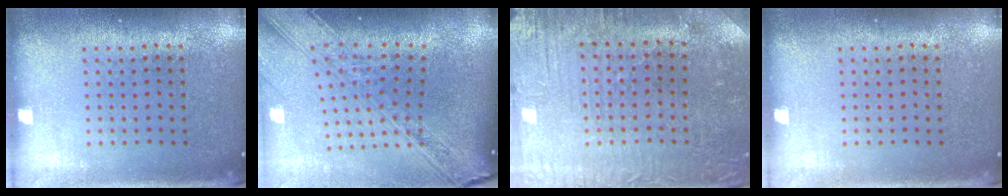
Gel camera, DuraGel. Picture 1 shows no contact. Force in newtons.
{"total": 3.9, "press": 2.8, "slide": 2.7}
{"total": 1.3, "press": 1.3, "slide": 0.4}
{"total": 0.0}